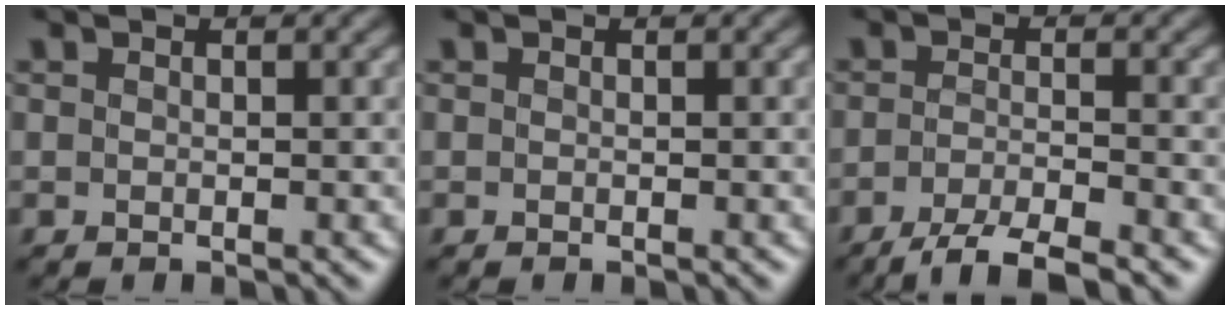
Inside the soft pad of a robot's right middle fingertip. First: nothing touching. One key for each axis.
{"total": 0.0}
{"total": 4.3, "fx": -3.4, "fy": 0.3, "fz": 2.5, "tx": -0.050, "ty": -0.001, "tz": -0.066}